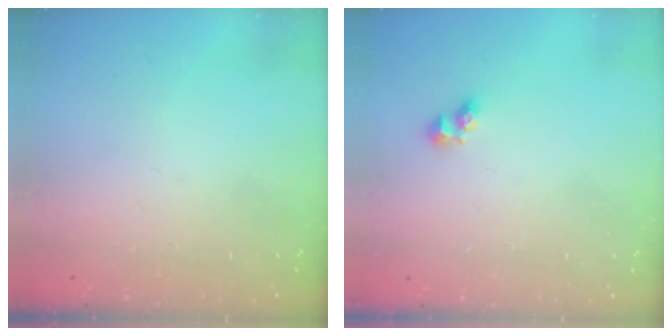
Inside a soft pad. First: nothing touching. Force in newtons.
{"total": 2.7, "press": 2.5, "slide": 1.0}